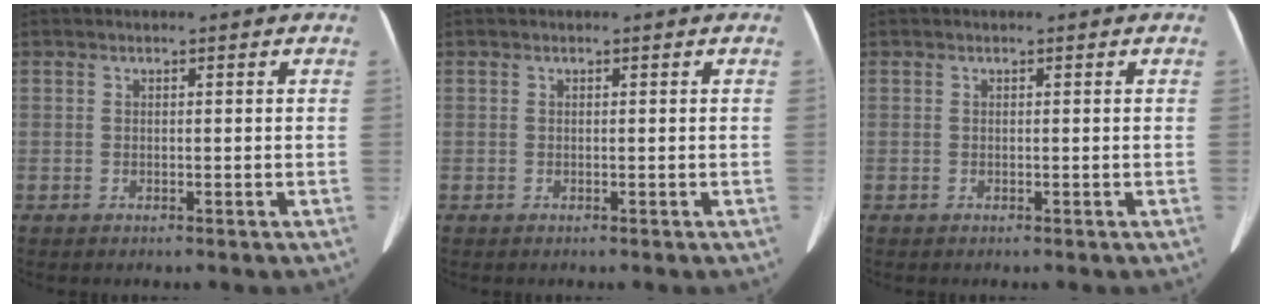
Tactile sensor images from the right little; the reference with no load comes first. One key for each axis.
{"total": 0.0}
{"total": 0.0}